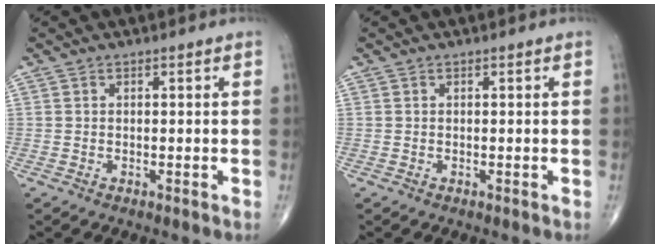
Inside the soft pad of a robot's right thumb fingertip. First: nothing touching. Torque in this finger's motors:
{"motor_torque": [-0.03, 0.03, -0.04, -0.04, 0.00]}